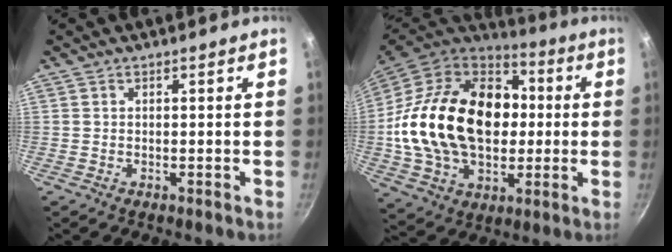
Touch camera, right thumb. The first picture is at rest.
{"total": 29.8, "force": [1.0, 20.7, 21.4], "torque": [-0.357, 0.033, 0.022]}